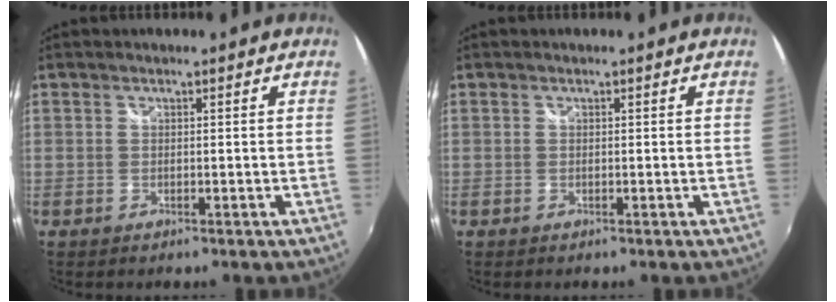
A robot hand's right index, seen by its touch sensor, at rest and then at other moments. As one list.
[{"total": 0.0}]